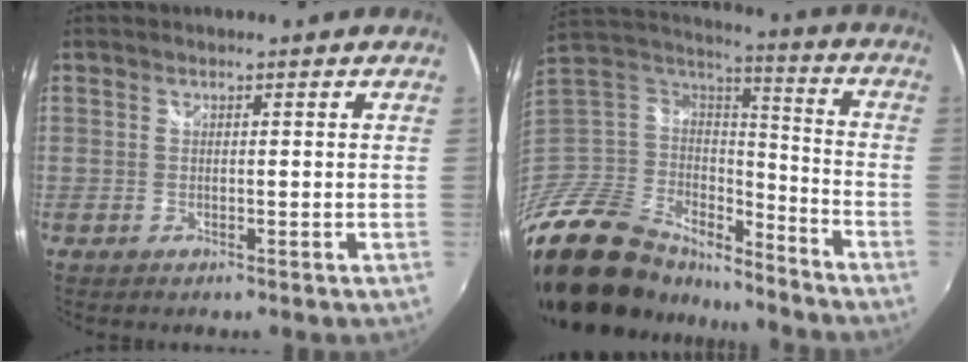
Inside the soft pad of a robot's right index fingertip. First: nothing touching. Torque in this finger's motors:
{"motor_torque": [-0.13, -0.10, -1.05, -0.21]}